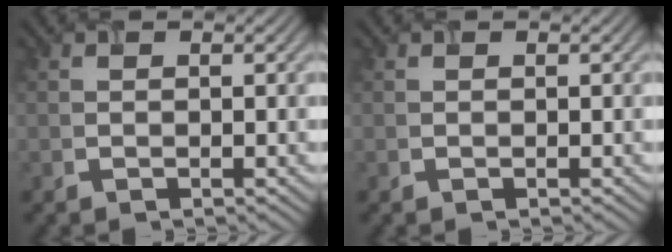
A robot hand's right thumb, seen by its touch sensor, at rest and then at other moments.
{"total": 0.0}